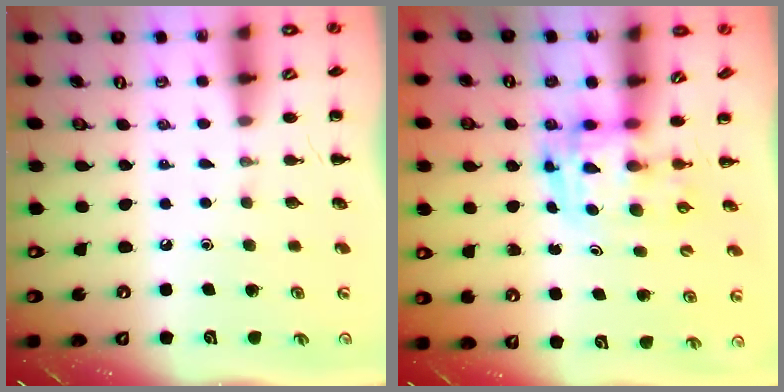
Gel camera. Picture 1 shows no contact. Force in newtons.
{"total": 3.4, "press": 3.4, "slide": 0.6}